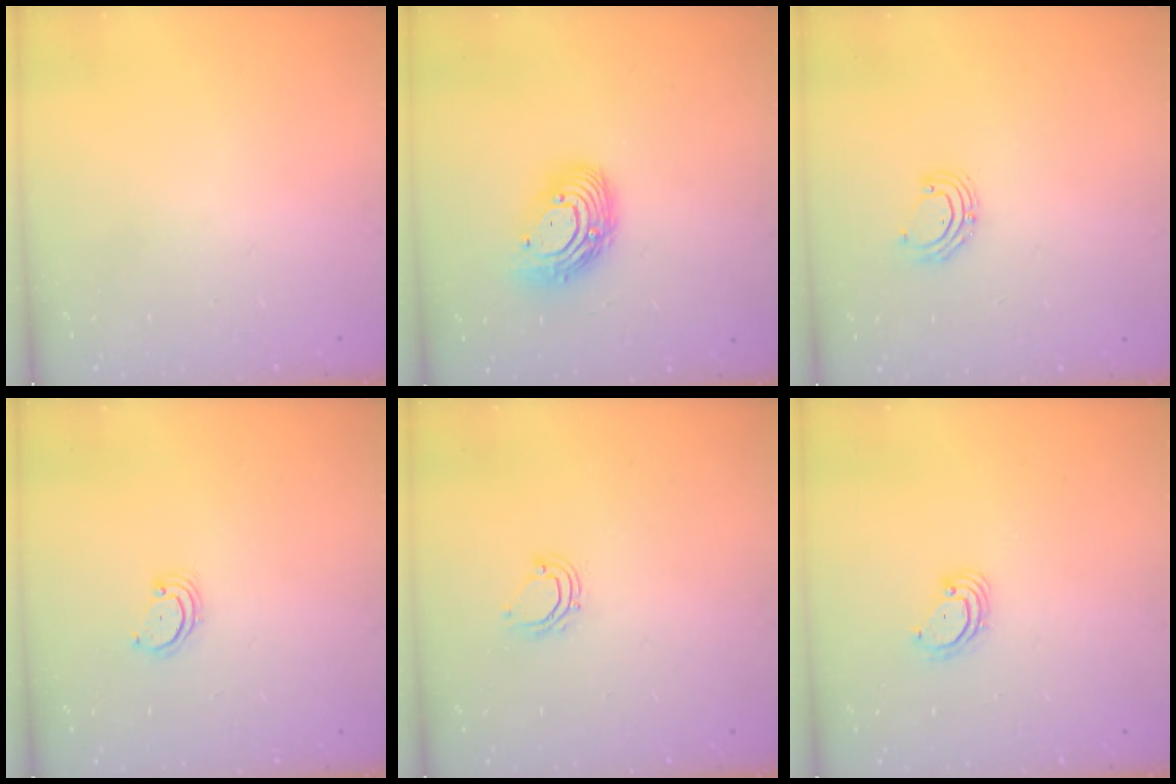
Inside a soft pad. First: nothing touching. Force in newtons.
{"total": 13.0, "press": 12.9, "slide": 1.2}
{"total": 5.3, "press": 5.1, "slide": 1.4}
{"total": 2.3, "press": 2.2, "slide": 0.2}
{"total": 6.3, "press": 6.3, "slide": 0.4}
{"total": 3.9, "press": 3.9, "slide": 0.1}